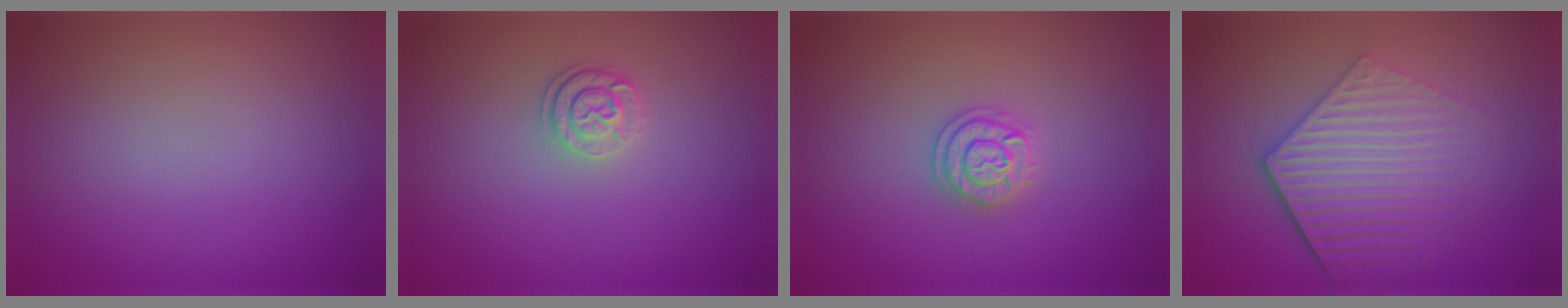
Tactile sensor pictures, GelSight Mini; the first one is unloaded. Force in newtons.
{"total": 1.9, "press": 1.7, "slide": 0.9}
{"total": 2.0, "press": 2.0, "slide": 0.3}
{"total": 6.1, "press": 4.4, "slide": 4.1}